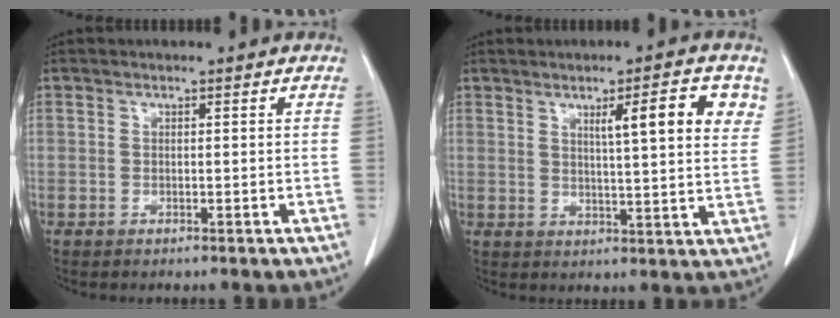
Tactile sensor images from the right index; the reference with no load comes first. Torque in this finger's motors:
{"motor_torque": [0.32, 0.32, 0.16, 0.04]}